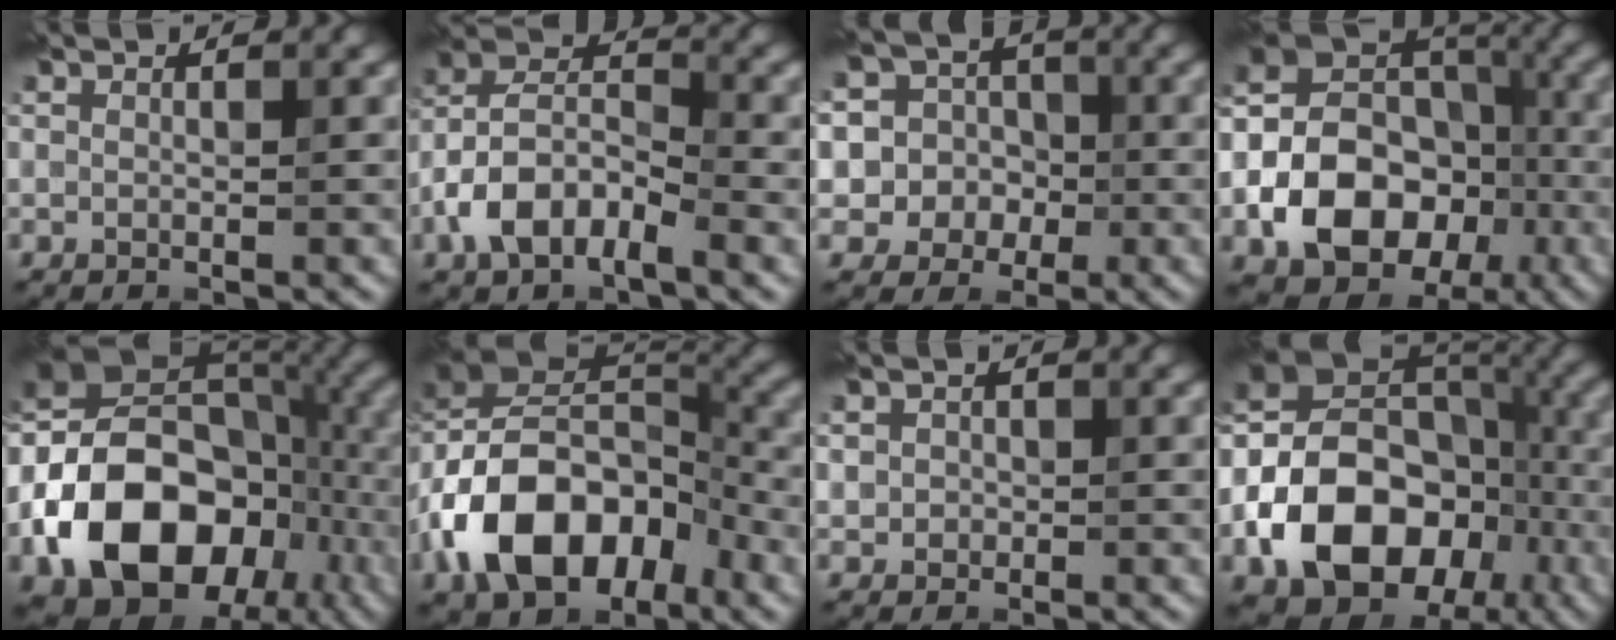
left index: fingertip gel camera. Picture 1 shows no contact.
{"total": 6.6, "force": [-3.1, 3.5, 4.6], "torque": [-0.093, 0.010, -0.069]}
{"total": 9.9, "force": [-1.4, 9.5, 2.4], "torque": [-0.067, 0.022, -0.051]}
{"total": 14.3, "force": [-4.2, 11.0, 8.2], "torque": [-0.144, -0.009, -0.083]}
{"total": 17.3, "force": [-5.6, 12.2, 10.9], "torque": [-0.205, 0.000, -0.105]}
{"total": 13.3, "force": [-5.0, 8.0, 9.4], "torque": [-0.183, 0.017, -0.105]}
{"total": 1.3, "force": [-0.1, 1.3, 0.3], "torque": [0.000, -0.003, 0.001]}
{"total": 15.6, "force": [-5.3, 11.3, 9.4], "torque": [-0.180, 0.007, -0.106]}